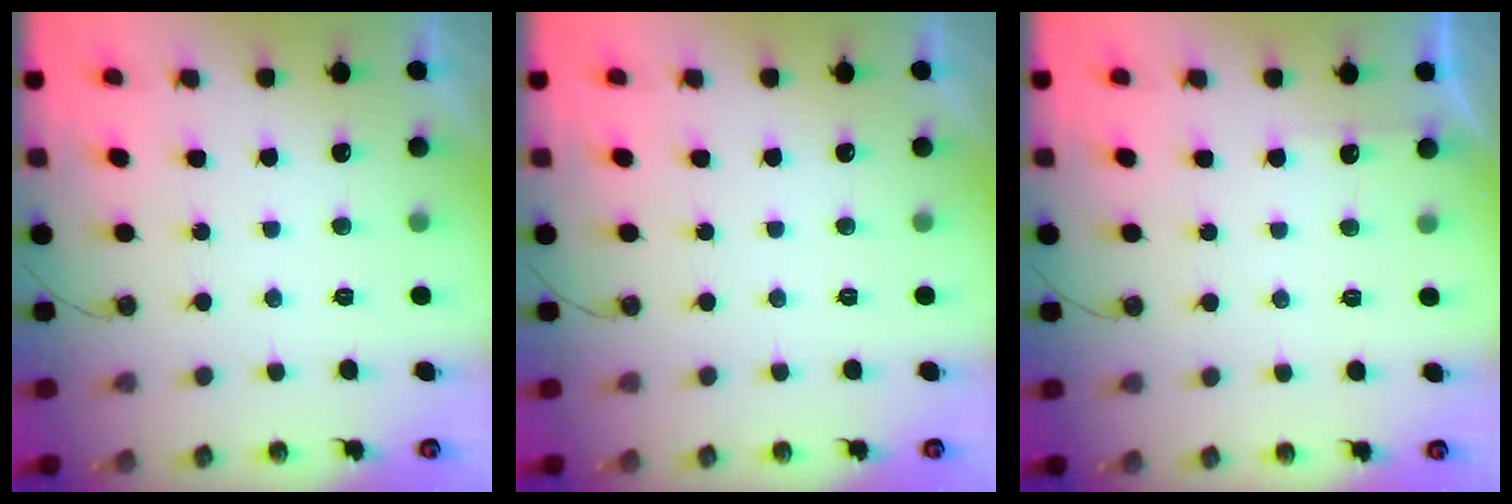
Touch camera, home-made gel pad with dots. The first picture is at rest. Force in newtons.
{"total": 0.0}
{"total": 2.7, "press": 2.7, "slide": 0.4}